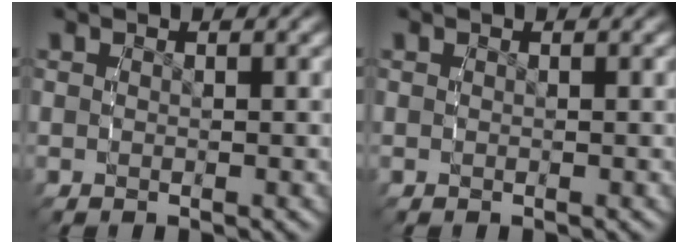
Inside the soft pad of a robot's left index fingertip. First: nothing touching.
{"total": 0.0}